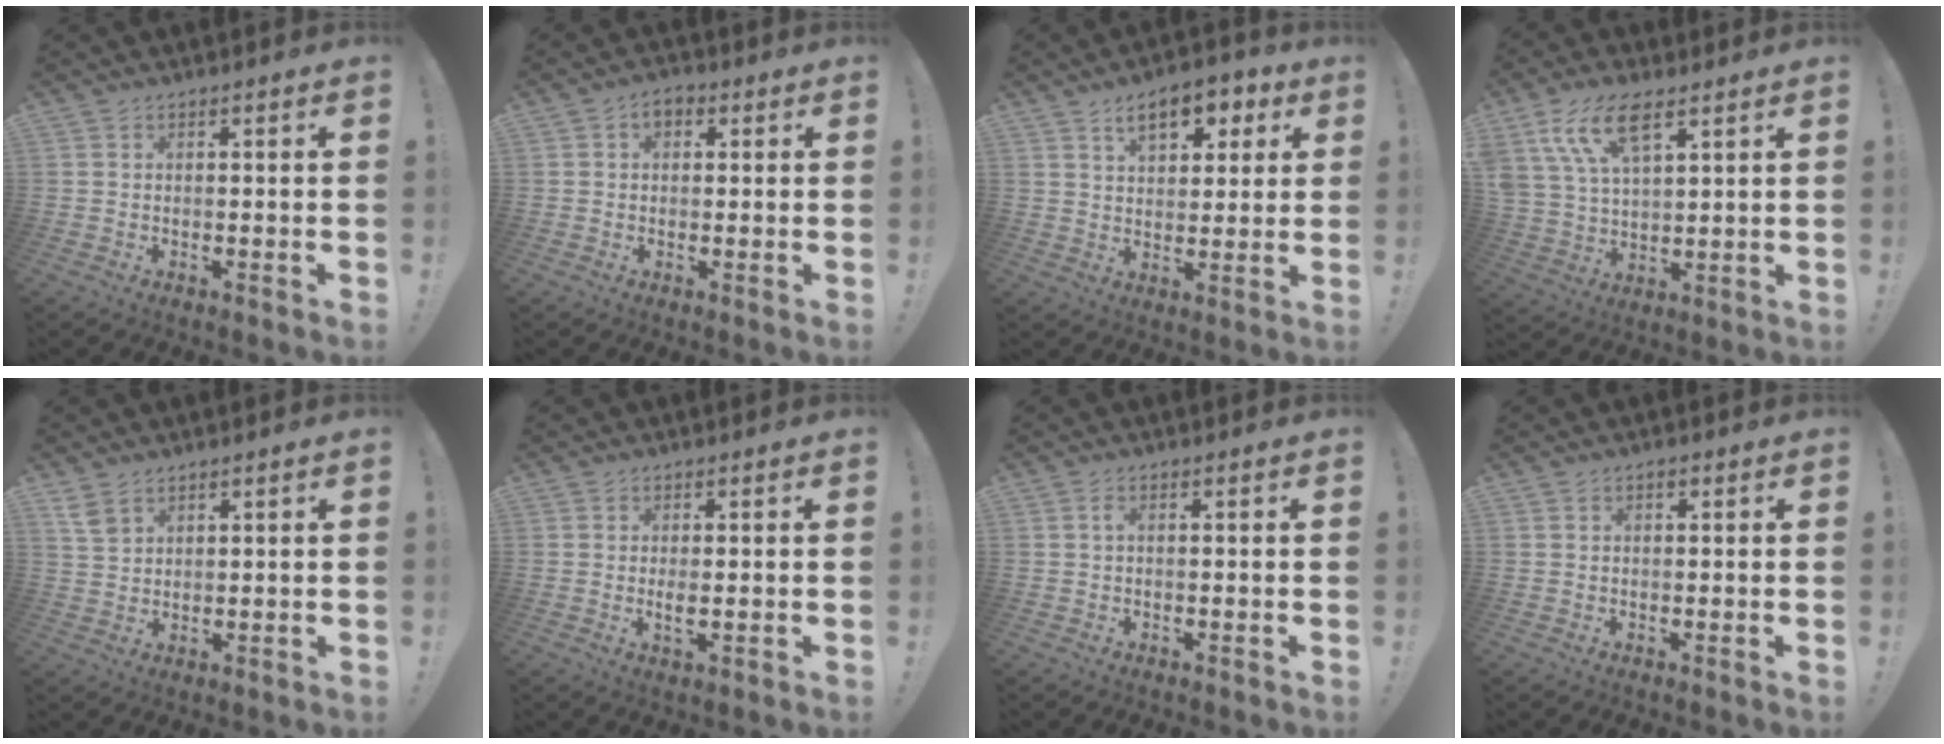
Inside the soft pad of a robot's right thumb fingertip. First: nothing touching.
{"total": 3.8, "force": [1.2, 2.5, 2.7], "torque": [-0.040, 0.002, 0.021]}
{"total": 10.4, "force": [5.2, 5.7, 7.0], "torque": [-0.096, -0.013, 0.089]}
{"total": 12.9, "force": [7.4, 5.8, 8.9], "torque": [-0.176, -0.022, 0.138]}
{"total": 4.6, "force": [3.2, 2.4, 2.3], "torque": [-0.039, -0.015, 0.062]}
{"total": 2.5, "force": [0.1, 0.8, 2.4], "torque": [-0.031, -0.005, 0.000]}
{"total": 1.2, "force": [-0.1, 0.2, 1.2], "torque": [-0.028, 0.004, -0.002]}
{"total": 0.6, "force": [0.3, 0.4, 0.3], "torque": [-0.003, 0.000, 0.005]}